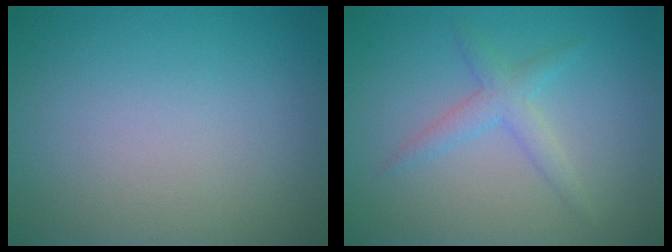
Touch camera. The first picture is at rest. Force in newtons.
{"total": 2.1, "press": 2.1, "slide": 0.0}